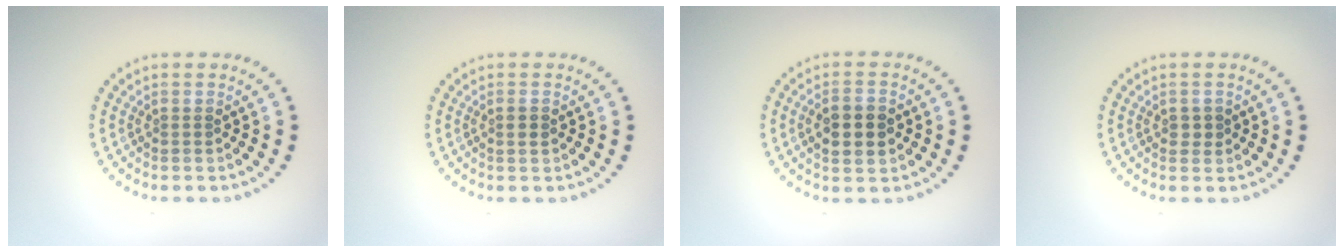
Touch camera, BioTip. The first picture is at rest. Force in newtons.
{"total": 0.9, "press": 0.8, "slide": 0.3}
{"total": 3.7, "press": 3.7, "slide": 0.1}
{"total": 1.2, "press": 1.2, "slide": 0.1}